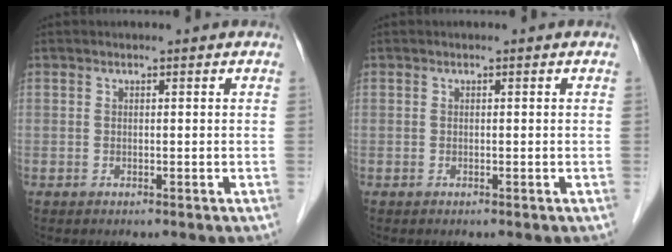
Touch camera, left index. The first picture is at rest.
{"total": 0.0}